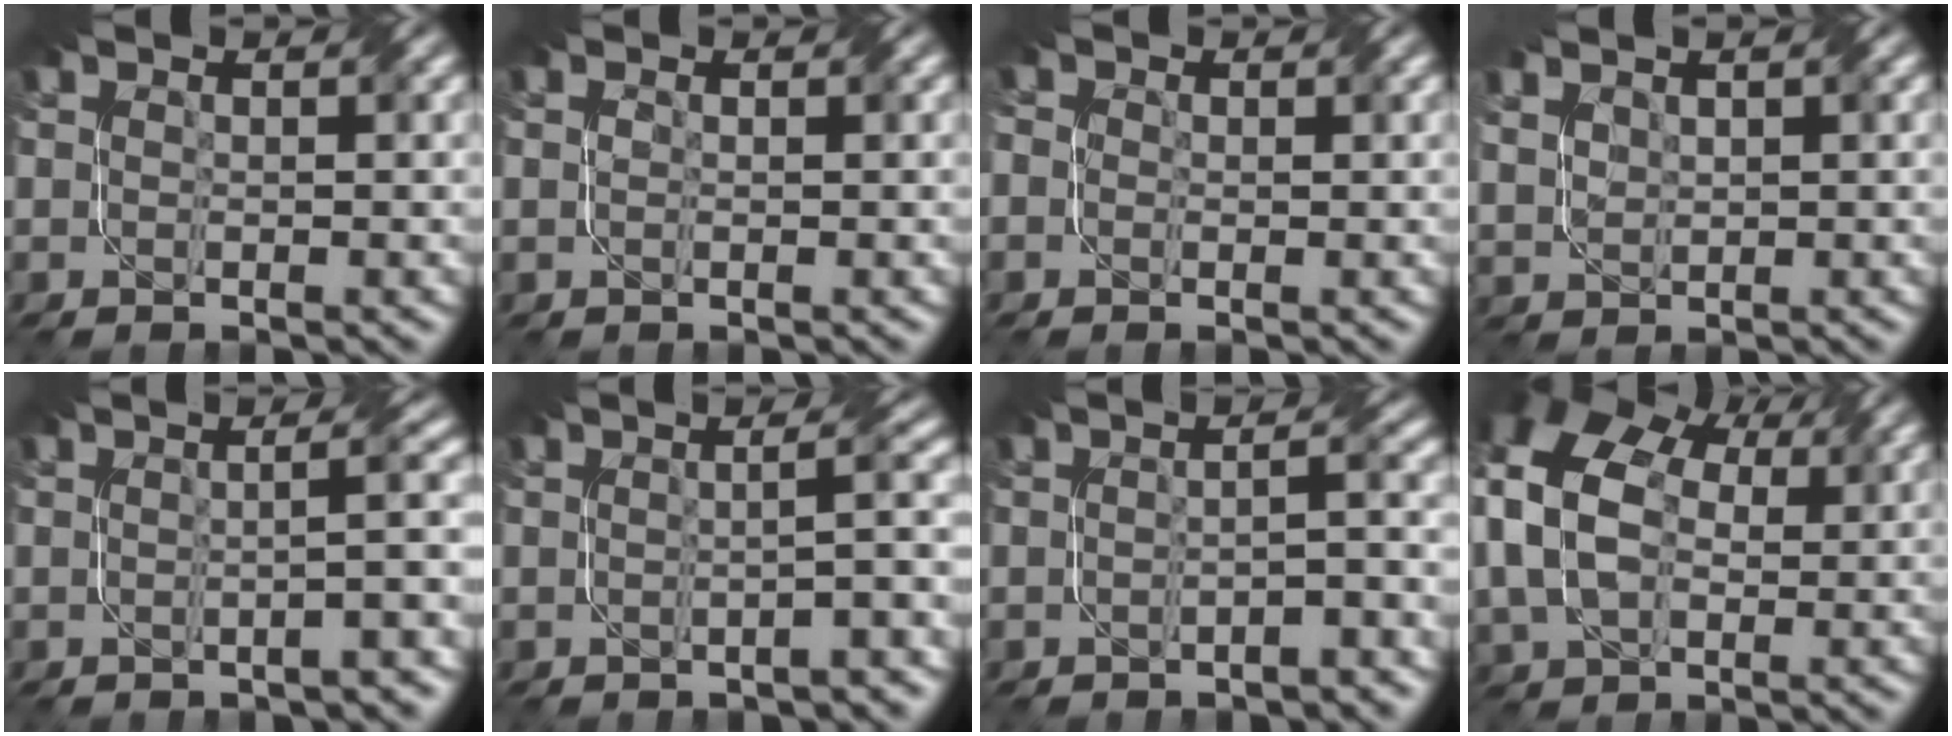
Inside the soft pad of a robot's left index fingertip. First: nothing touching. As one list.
[{"total": 0.0}, {"total": 1.1, "force": [0.1, 1.1, 0.3], "torque": [-0.006, 0.007, -0.007]}, {"total": 1.5, "force": [1.1, 0.8, 0.6], "torque": [-0.018, 0.005, 0.030]}, {"total": 3.5, "force": [-0.8, 0.5, 3.4], "torque": [-0.029, 0.018, -0.025]}, {"total": 3.4, "force": [-1.0, 0.5, 3.2], "torque": [-0.031, 0.017, -0.027]}, {"total": 2.8, "force": [-1.5, 0.3, 2.3], "torque": [-0.031, 0.010, -0.030]}, {"total": 11.7, "force": [2.7, 8.3, 7.8], "torque": [-0.173, 0.016, 0.052]}]